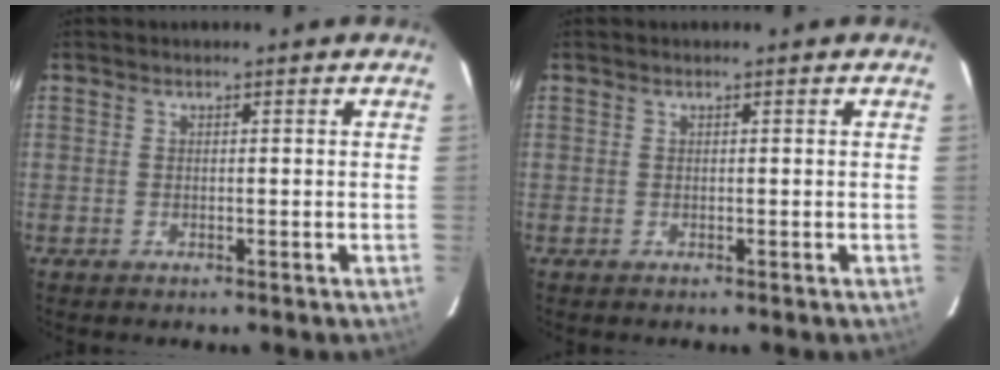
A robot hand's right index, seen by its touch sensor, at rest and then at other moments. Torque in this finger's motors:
{"motor_torque": [0.05, 0.06, -0.08, 0.01]}